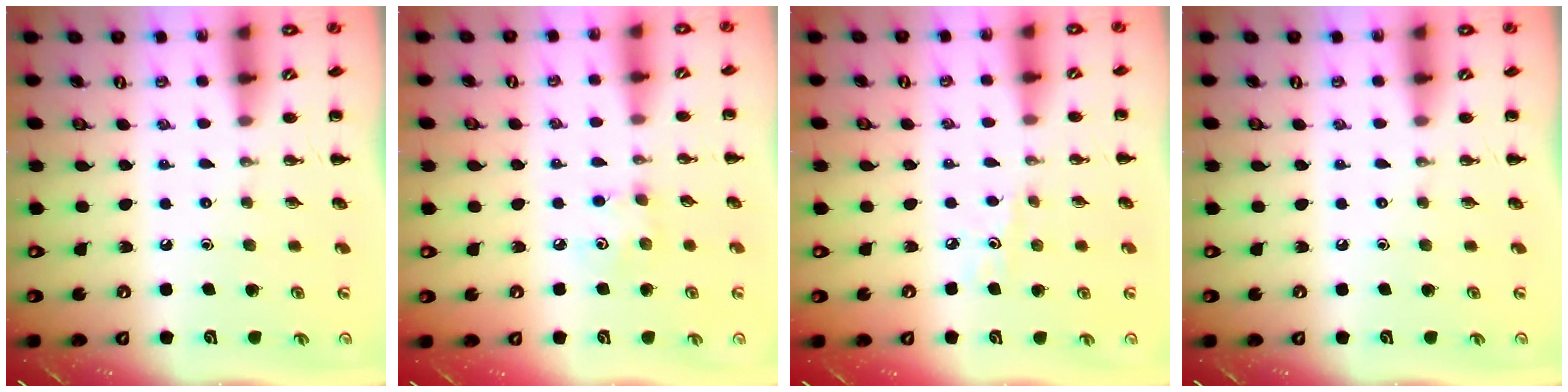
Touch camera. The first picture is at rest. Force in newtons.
{"total": 5.2, "press": 5.1, "slide": 1.1}
{"total": 4.4, "press": 4.2, "slide": 1.4}
{"total": 0.0}